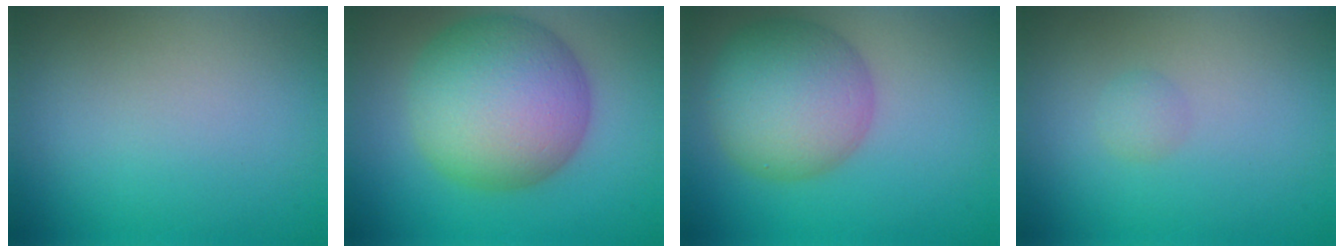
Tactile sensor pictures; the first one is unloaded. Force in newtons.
{"total": 11.5, "press": 11.5, "slide": 0.3}
{"total": 7.9, "press": 7.9, "slide": 0.1}
{"total": 1.0, "press": 1.0, "slide": 0.1}